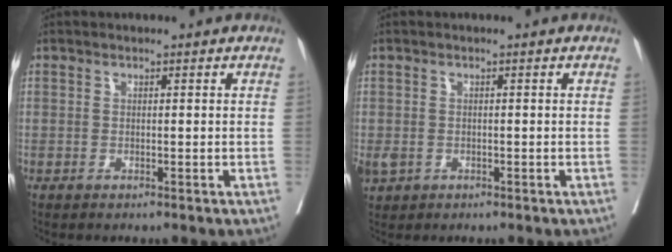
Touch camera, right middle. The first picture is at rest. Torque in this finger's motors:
{"motor_torque": [0.50, -0.43, 0.20, 0.03]}